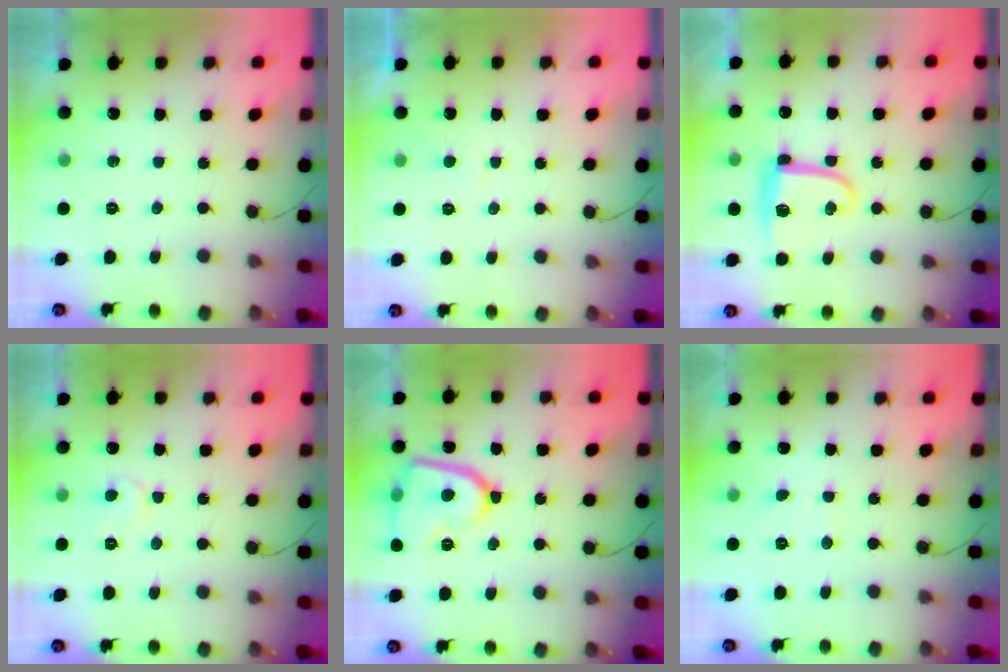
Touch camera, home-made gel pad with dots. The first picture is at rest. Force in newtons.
{"total": 2.0, "press": 1.9, "slide": 0.3}
{"total": 10.6, "press": 10.5, "slide": 0.5}
{"total": 5.6, "press": 5.6, "slide": 0.4}
{"total": 13.5, "press": 13.5, "slide": 1.5}
{"total": 2.2, "press": 2.2, "slide": 0.2}